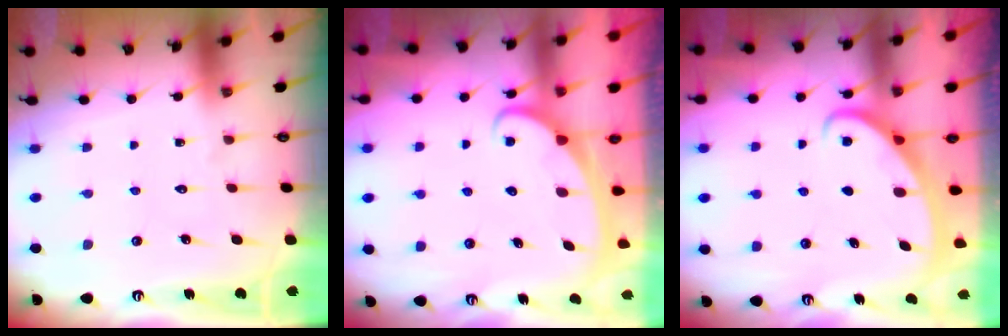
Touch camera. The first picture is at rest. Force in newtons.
{"total": 2.4, "press": 2.4, "slide": 0.3}
{"total": 3.0, "press": 2.9, "slide": 0.3}